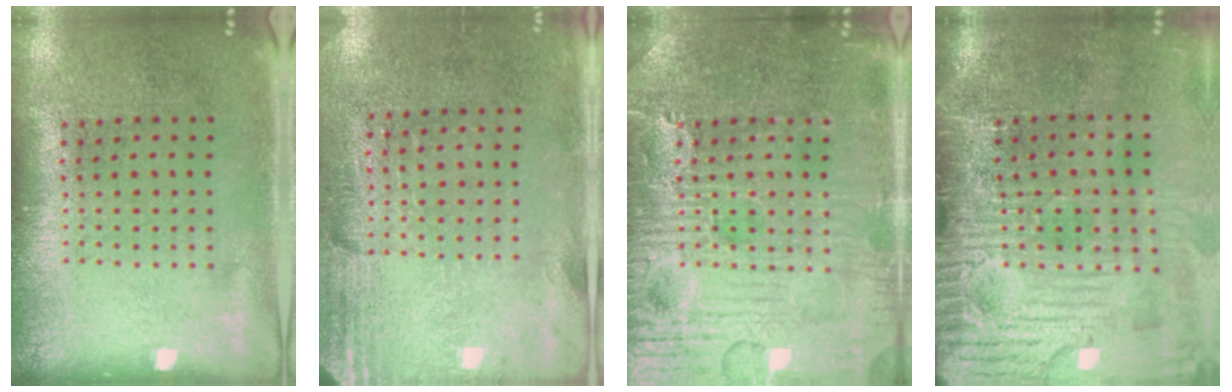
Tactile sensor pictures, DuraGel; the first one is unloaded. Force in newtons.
{"total": 2.7, "press": 2.4, "slide": 1.4}
{"total": 4.6, "press": 4.6, "slide": 0.4}
{"total": 4.6, "press": 4.0, "slide": 2.3}